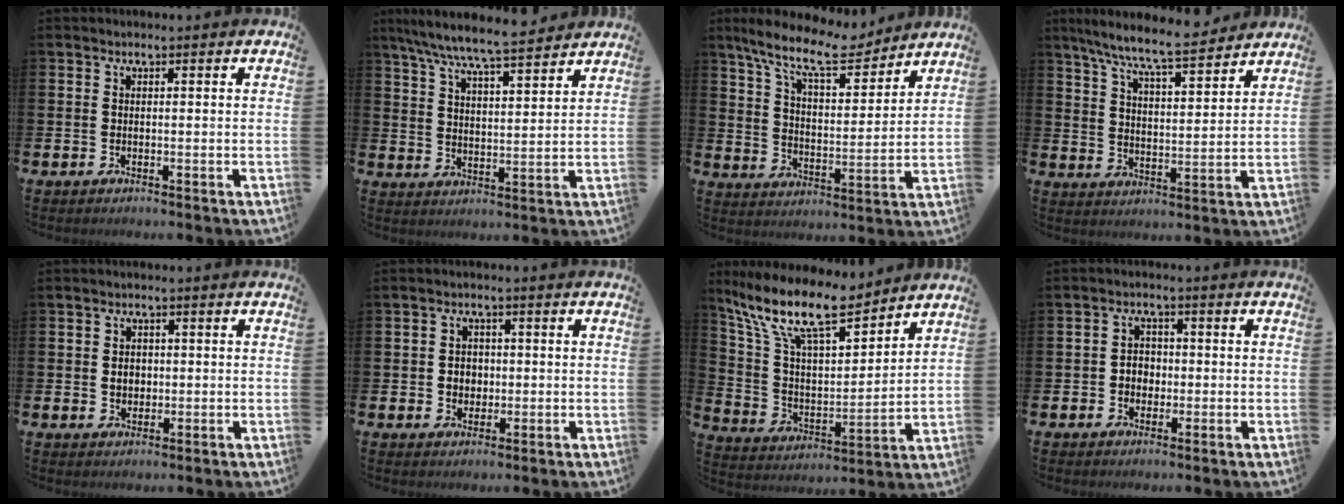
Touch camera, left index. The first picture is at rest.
{"total": 7.6, "force": [7.2, 0.3, 2.4], "torque": [-0.075, -0.045, 0.127]}
{"total": 11.3, "force": [9.8, 2.8, 4.7], "torque": [-0.116, -0.053, 0.172]}
{"total": 8.5, "force": [7.8, 0.6, 3.3], "torque": [-0.092, -0.044, 0.139]}
{"total": 2.1, "force": [0.1, 1.9, 1.0], "torque": [-0.001, 0.001, -0.006]}
{"total": 2.6, "force": [-0.1, 2.4, 0.9], "torque": [-0.013, 0.004, -0.009]}
{"total": 13.3, "force": [10.9, 3.6, 6.8], "torque": [-0.170, -0.062, 0.191]}
{"total": 2.6, "force": [-0.4, 2.3, 1.1], "torque": [-0.014, 0.004, -0.015]}